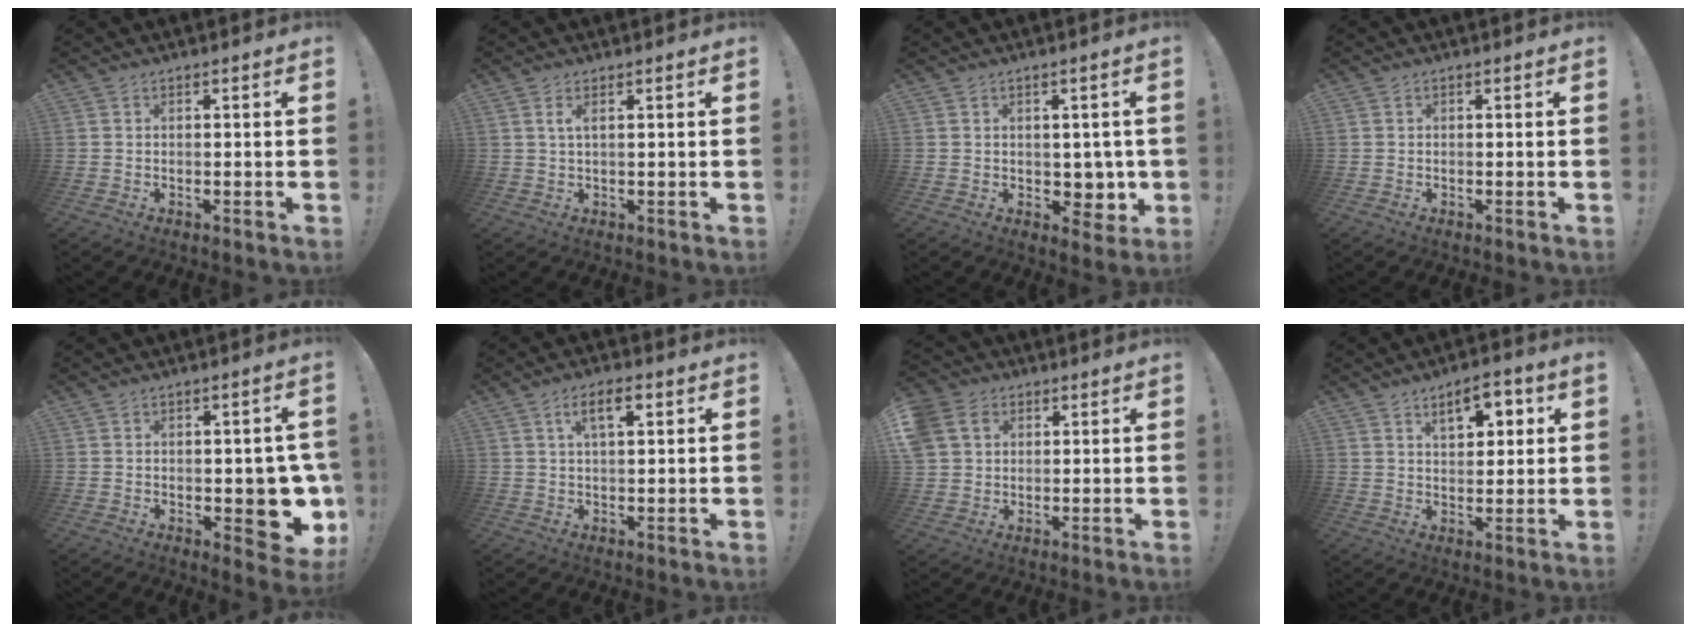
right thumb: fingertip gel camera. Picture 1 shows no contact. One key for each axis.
{"total": 2.1, "fx": 0.7, "fy": -0.1, "fz": 2.0, "tx": -0.038, "ty": 0.001, "tz": 0.010}
{"total": 5.7, "fx": 1.3, "fy": 5.0, "fz": 2.3, "tx": -0.012, "ty": -0.012, "tz": 0.031}
{"total": 0.0}
{"total": 9.5, "fx": -1.7, "fy": 5.2, "fz": 7.8, "tx": -0.070, "ty": -0.002, "tz": -0.018}
{"total": 6.5, "fx": 2.7, "fy": 2.4, "fz": 5.4, "tx": -0.087, "ty": -0.001, "tz": 0.042}
{"total": 9.2, "fx": 3.4, "fy": 7.7, "fz": 3.6, "tx": -0.077, "ty": -0.009, "tz": 0.071}
{"total": 9.0, "fx": 4.4, "fy": 3.9, "fz": 6.8, "tx": -0.092, "ty": -0.014, "tz": 0.071}